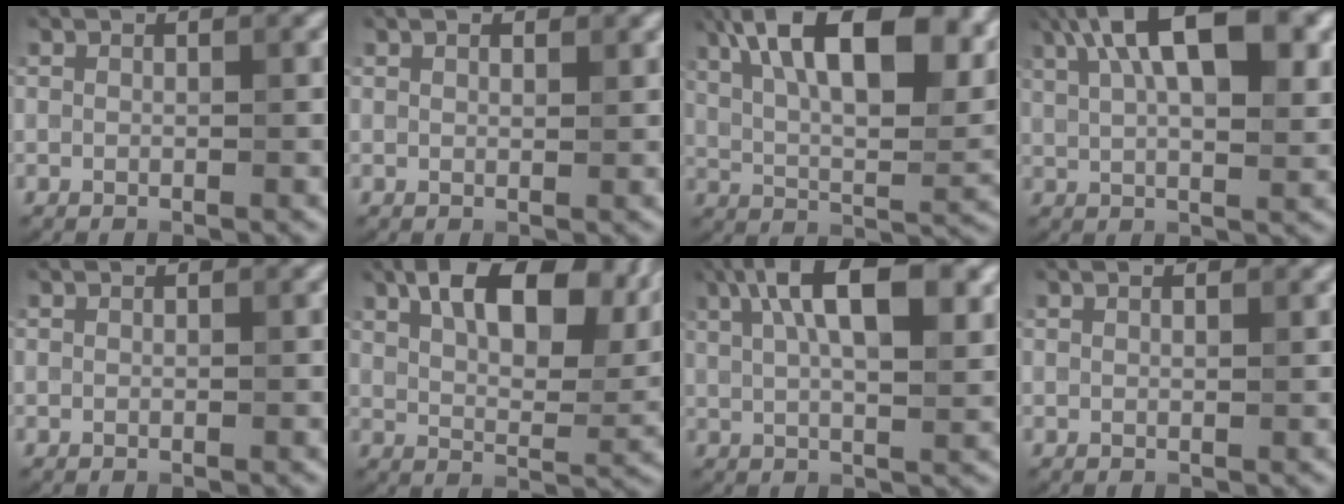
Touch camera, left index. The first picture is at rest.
{"total": 0.9, "force": [0.6, 0.4, 0.5], "torque": [-0.007, 0.000, 0.012]}
{"total": 16.6, "force": [7.9, 6.5, 13.1], "torque": [-0.195, 0.029, 0.114]}
{"total": 12.9, "force": [5.4, 5.6, 10.3], "torque": [-0.142, 0.028, 0.065]}
{"total": 0.0}
{"total": 10.7, "force": [4.7, 4.9, 8.2], "torque": [-0.127, 0.011, 0.079]}
{"total": 10.7, "force": [4.0, 4.0, 9.1], "torque": [-0.129, 0.018, 0.050]}
{"total": 0.6, "force": [0.4, 0.2, 0.3], "torque": [-0.005, 0.000, 0.008]}